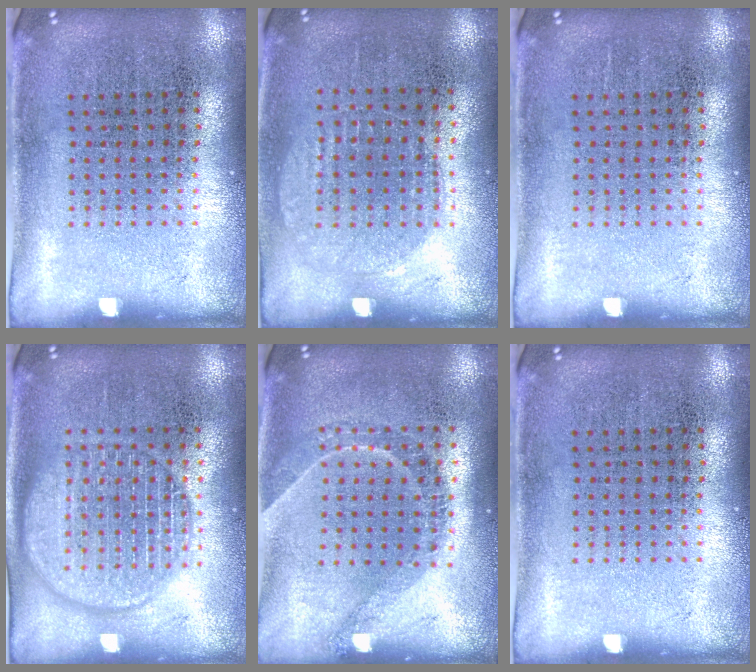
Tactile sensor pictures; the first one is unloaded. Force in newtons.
{"total": 1.0, "press": 0.9, "slide": 0.3}
{"total": 0.0}
{"total": 2.8, "press": 2.8, "slide": 0.4}
{"total": 1.3, "press": 1.1, "slide": 0.6}
{"total": 0.0}